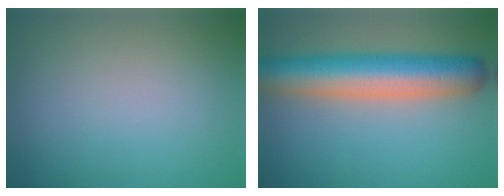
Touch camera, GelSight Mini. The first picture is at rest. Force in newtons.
{"total": 8.8, "press": 8.8, "slide": 0.5}